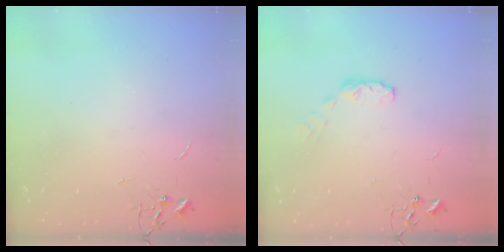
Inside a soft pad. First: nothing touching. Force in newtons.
{"total": 5.6, "press": 5.6, "slide": 0.5}